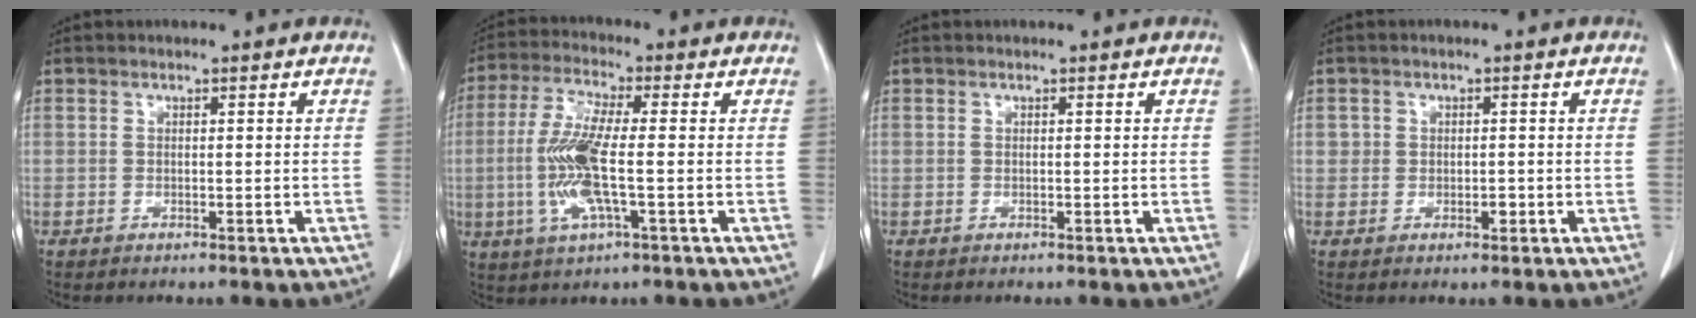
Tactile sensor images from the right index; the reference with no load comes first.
{"total": 10.3, "force": [-1.5, 1.3, 10.2], "torque": [-0.223, -0.007, -0.034]}
{"total": 0.0}
{"total": 1.9, "force": [-0.3, 1.6, 0.9], "torque": [-0.009, 0.003, -0.002]}